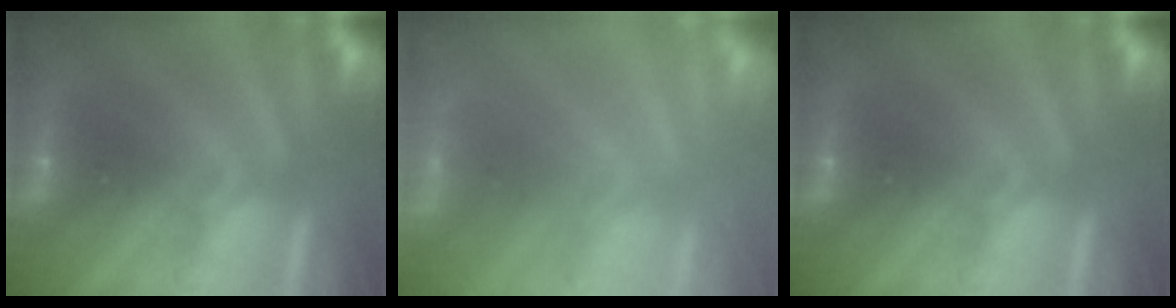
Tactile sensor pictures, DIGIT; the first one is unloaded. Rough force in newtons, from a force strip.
{"total": 7.4}
{"total": 0.0}